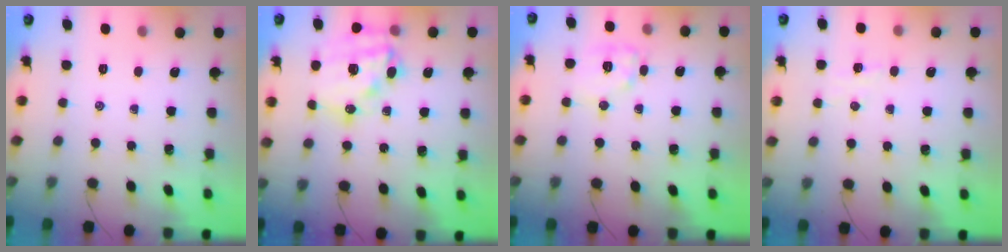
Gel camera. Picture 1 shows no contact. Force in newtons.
{"total": 17.6, "press": 17.2, "slide": 3.7}
{"total": 9.5, "press": 9.5, "slide": 0.2}
{"total": 3.7, "press": 3.5, "slide": 1.1}